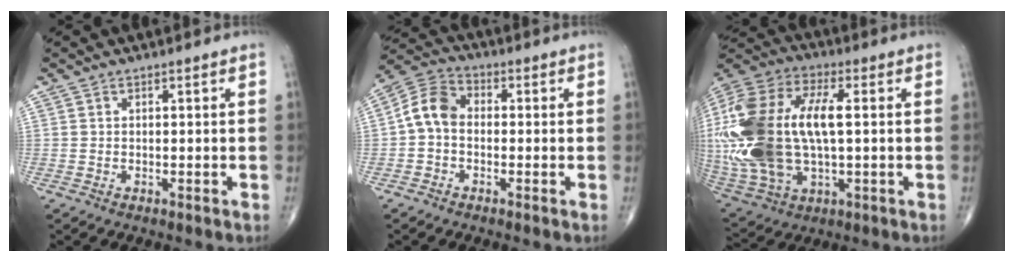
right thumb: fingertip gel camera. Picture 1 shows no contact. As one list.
[{"total": 7.0, "force": [-0.7, 5.1, 4.7], "torque": [-0.078, 0.023, -0.030]}, {"total": 28.7, "force": [1.6, 14.8, 24.6], "torque": [-0.575, 0.011, 0.039]}]